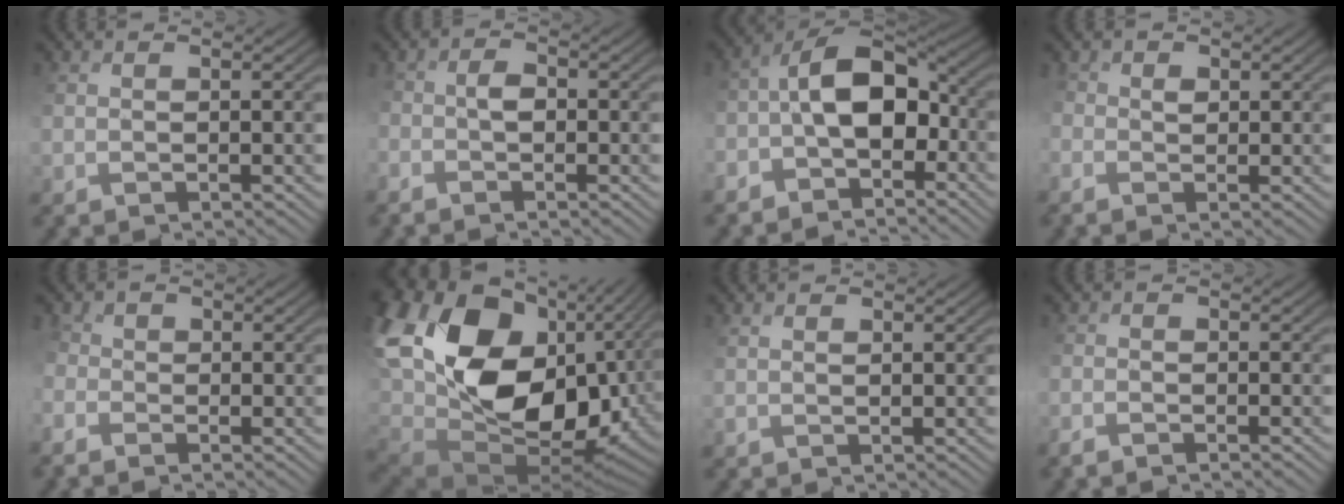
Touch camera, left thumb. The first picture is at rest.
{"total": 2.4, "force": [-1.1, 1.1, 1.7], "torque": [-0.034, 0.003, -0.020]}
{"total": 8.8, "force": [-3.1, 4.3, 7.0], "torque": [-0.130, 0.005, -0.064]}
{"total": 2.2, "force": [0.1, 1.6, 1.5], "torque": [-0.048, 0.003, 0.008]}
{"total": 2.6, "force": [-1.2, 1.8, 1.5], "torque": [-0.043, 0.001, -0.018]}
{"total": 22.6, "force": [5.1, 15.4, 15.8], "torque": [-0.366, -0.023, 0.140]}
{"total": 1.3, "force": [1.2, 0.0, -0.3], "torque": [0.009, 0.008, 0.028]}
{"total": 1.4, "force": [-1.3, 0.1, 0.5], "torque": [-0.009, 0.001, -0.031]}